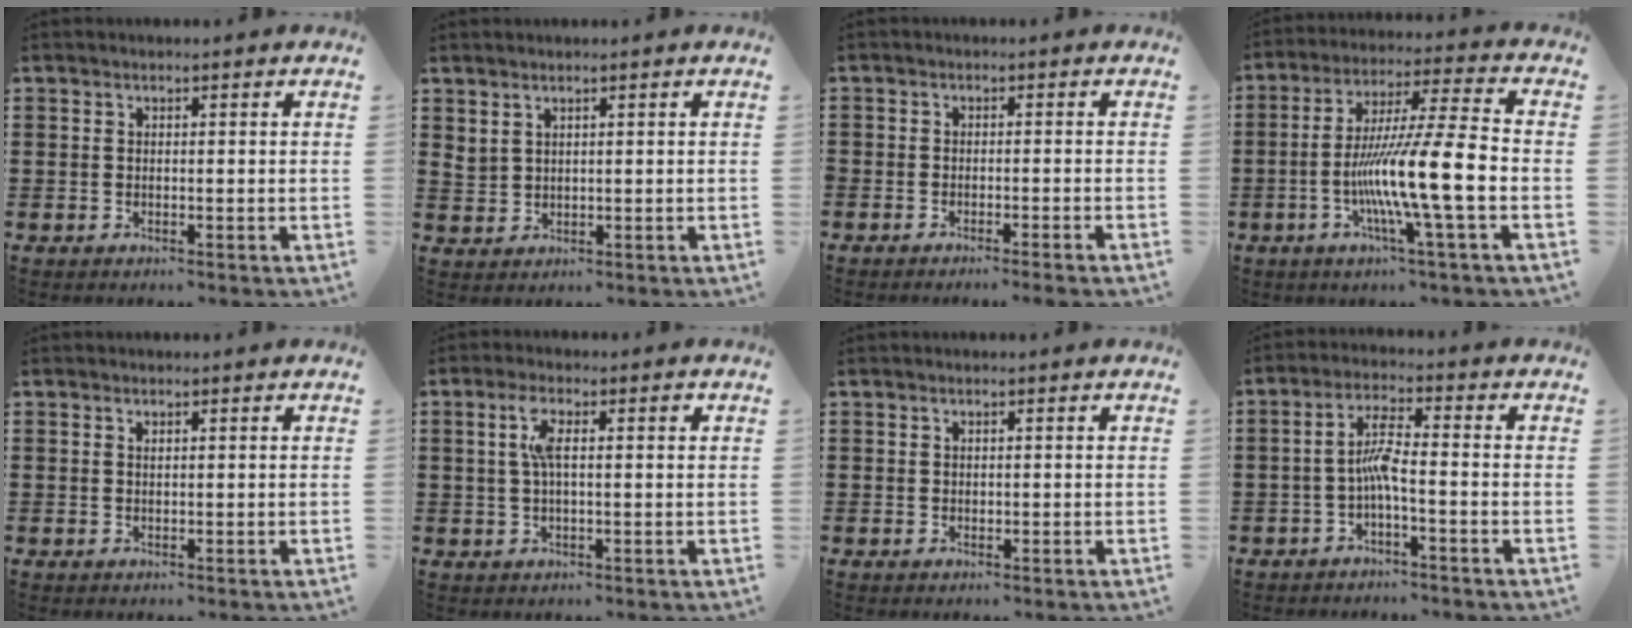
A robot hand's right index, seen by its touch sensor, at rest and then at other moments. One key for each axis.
{"total": 1.8, "fx": 1.5, "fy": 0.9, "fz": 0.5, "tx": -0.015, "ty": 0.003, "tz": 0.029}
{"total": 1.6, "fx": -1.6, "fy": -0.2, "fz": 0.2, "tx": -0.005, "ty": 0.002, "tz": -0.032}
{"total": 13.5, "fx": -3.9, "fy": 0.7, "fz": 12.9, "tx": -0.253, "ty": -0.009, "tz": -0.081}
{"total": 0.5, "fx": 0.3, "fy": 0.2, "fz": 0.4, "tx": -0.010, "ty": 0.000, "tz": 0.006}
{"total": 4.4, "fx": 1.0, "fy": 1.3, "fz": 4.1, "tx": -0.076, "ty": 0.006, "tz": 0.012}
{"total": 0.6, "fx": 0.3, "fy": 0.5, "fz": 0.2, "tx": -0.006, "ty": 0.002, "tz": 0.006}
{"total": 4.8, "fx": -1.5, "fy": 0.8, "fz": 4.5, "tx": -0.091, "ty": 0.007, "tz": -0.033}